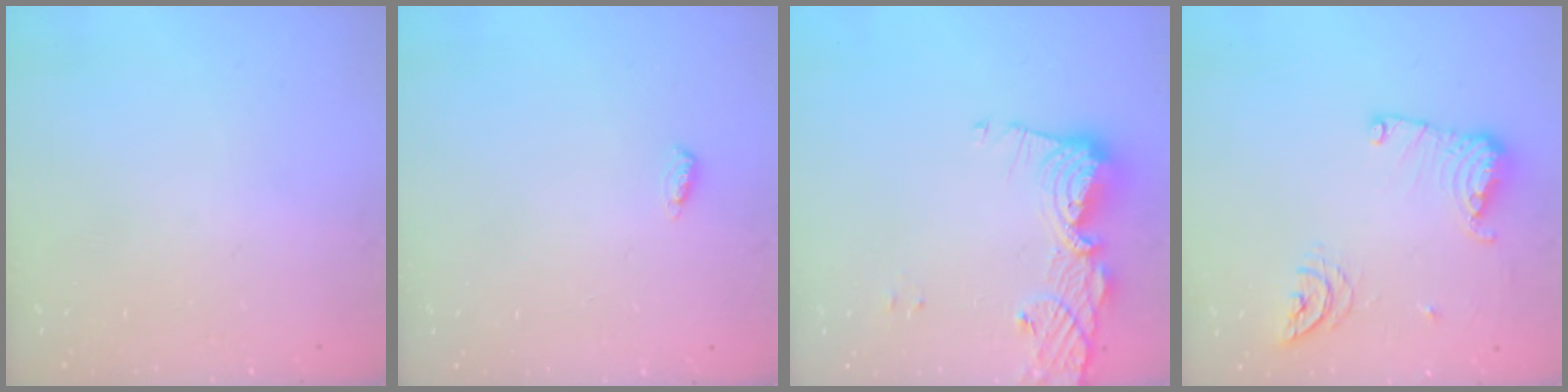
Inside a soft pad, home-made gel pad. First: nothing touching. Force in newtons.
{"total": 4.4, "press": 4.1, "slide": 1.5}
{"total": 12.7, "press": 12.6, "slide": 1.2}
{"total": 12.2, "press": 12.1, "slide": 1.2}